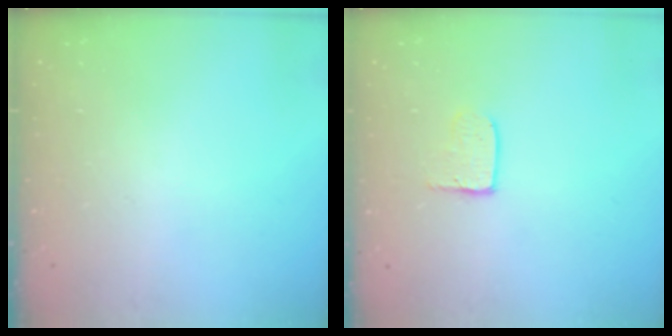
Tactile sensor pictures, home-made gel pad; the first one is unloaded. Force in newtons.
{"total": 4.0, "press": 4.0, "slide": 0.4}